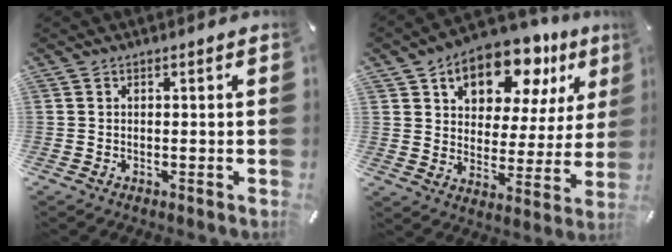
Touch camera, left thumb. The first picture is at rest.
{"total": 15.3, "force": [10.1, 8.7, 7.4], "torque": [-0.114, -0.069, 0.173]}